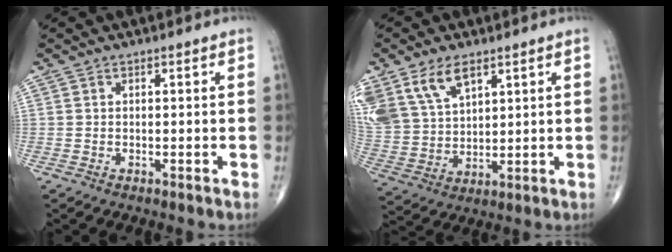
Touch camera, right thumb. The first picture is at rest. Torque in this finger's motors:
{"motor_torque": [0.04, 0.27, 0.99, 0.83, 0.13]}